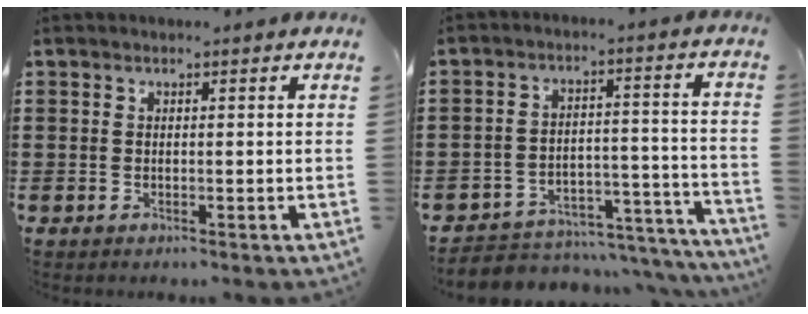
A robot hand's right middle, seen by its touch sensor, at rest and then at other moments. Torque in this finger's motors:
{"motor_torque": [0.37, 0.32, 0.15, 0.06]}